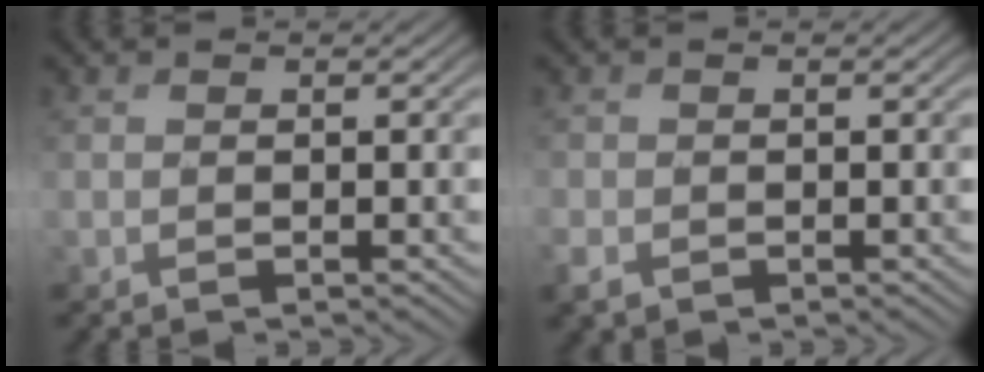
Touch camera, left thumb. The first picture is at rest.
{"total": 2.2, "force": [-1.1, 1.7, 0.9], "torque": [-0.033, -0.011, -0.031]}